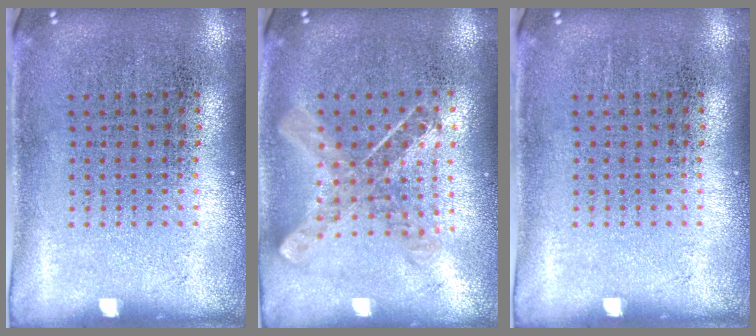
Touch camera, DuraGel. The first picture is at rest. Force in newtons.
{"total": 0.9, "press": 0.9, "slide": 0.2}
{"total": 0.0}